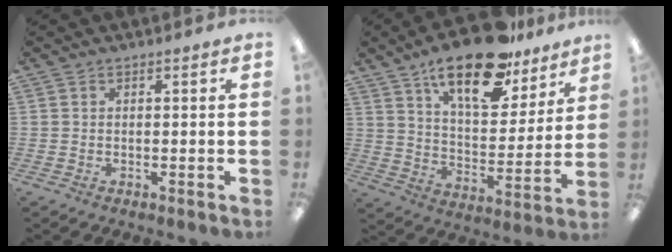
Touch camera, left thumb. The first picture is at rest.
{"total": 20.2, "force": [14.4, 8.2, 11.6], "torque": [-0.191, -0.075, 0.244]}